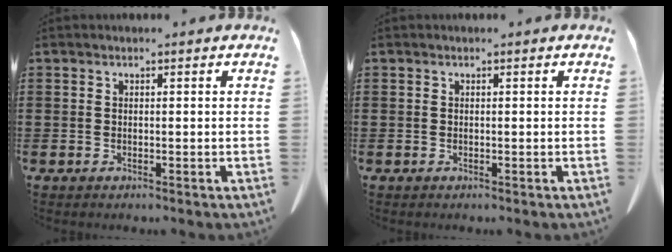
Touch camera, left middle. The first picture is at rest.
{"total": 0.0}